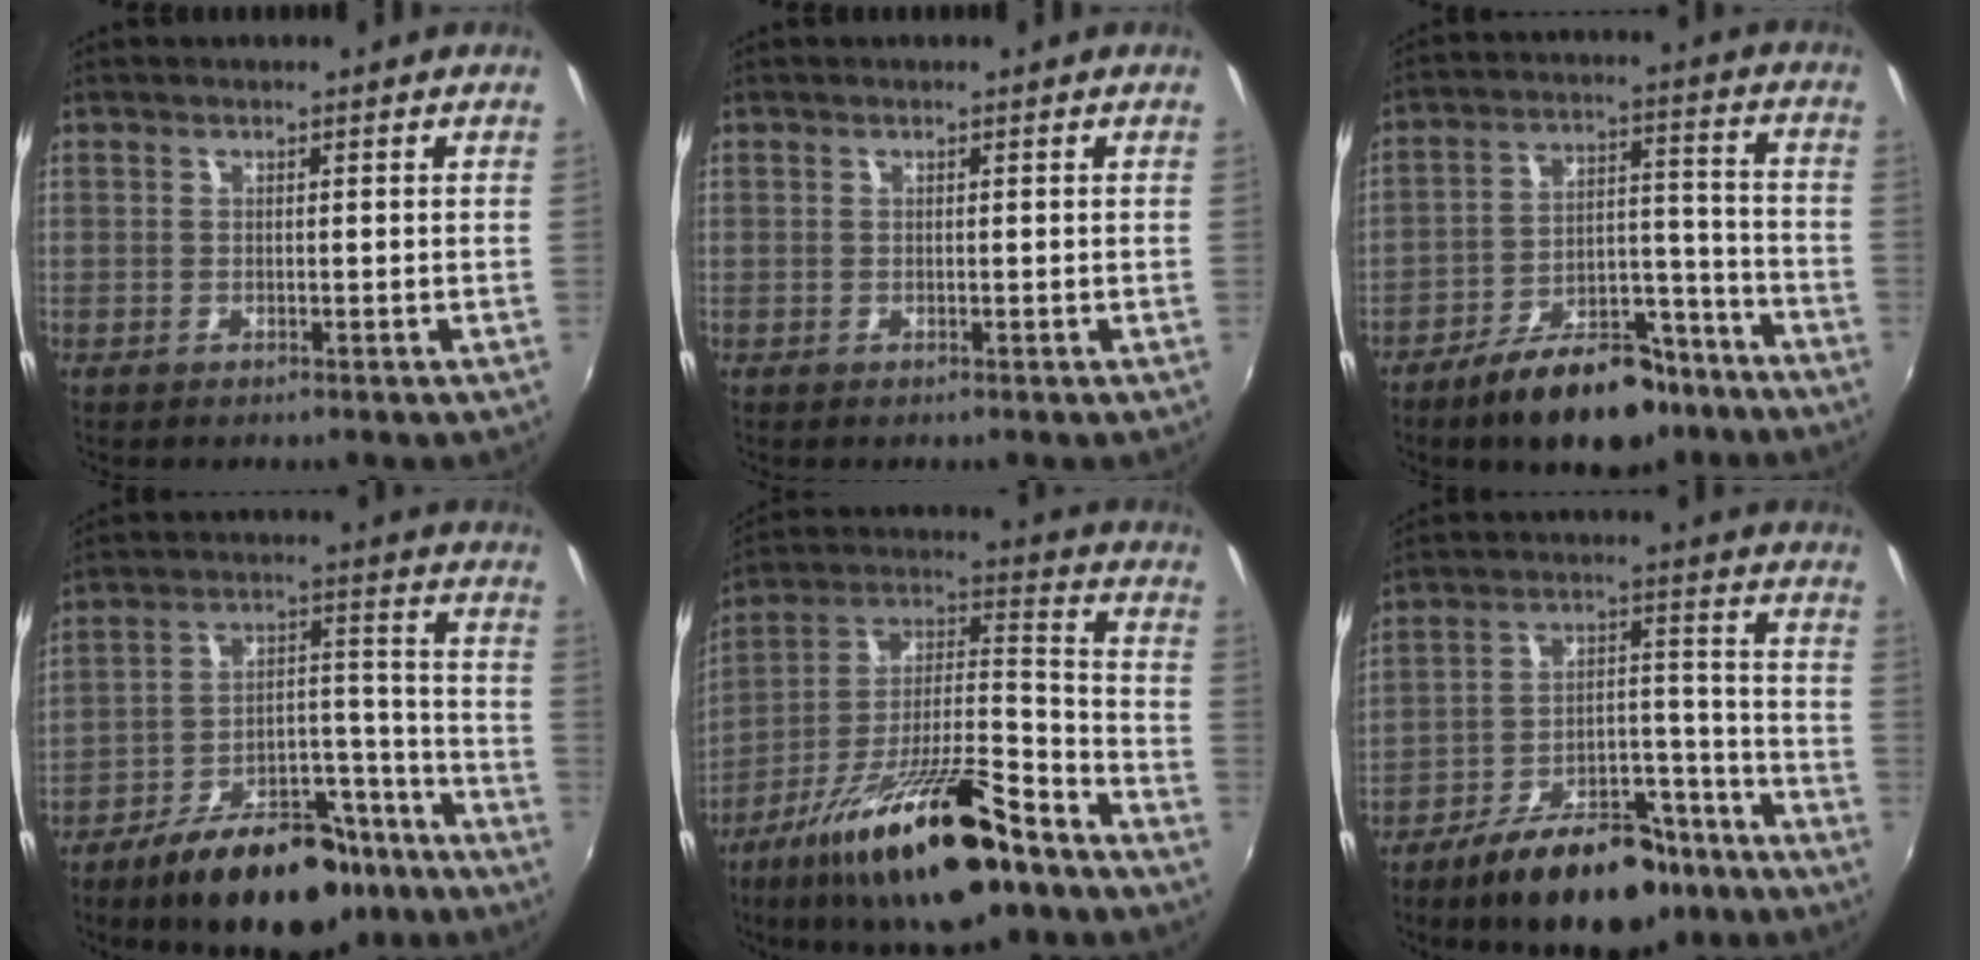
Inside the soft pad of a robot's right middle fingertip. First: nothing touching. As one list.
[{"total": 0.0}, {"total": 14.4, "force": [-10.7, 6.4, 7.1], "torque": [-0.117, 0.032, -0.152]}, {"total": 19.2, "force": [-14.3, 8.2, 9.8], "torque": [-0.157, 0.033, -0.200]}, {"total": 22.9, "force": [-14.5, 6.6, 16.4], "torque": [-0.282, -0.008, -0.236]}, {"total": 17.2, "force": [-12.7, 7.5, 8.8], "torque": [-0.145, 0.029, -0.181]}]